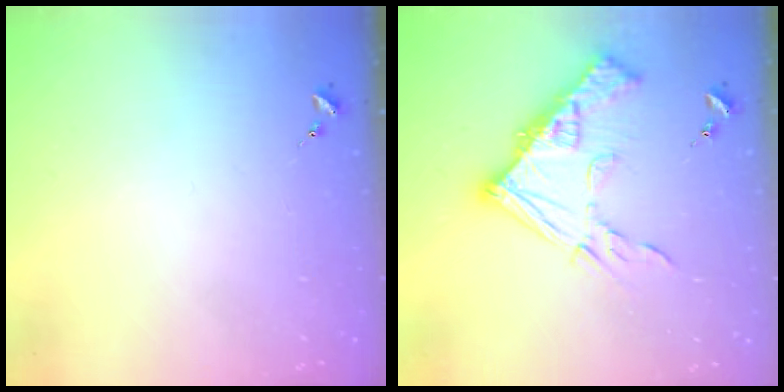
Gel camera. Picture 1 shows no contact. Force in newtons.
{"total": 16.7, "press": 16.6, "slide": 1.8}